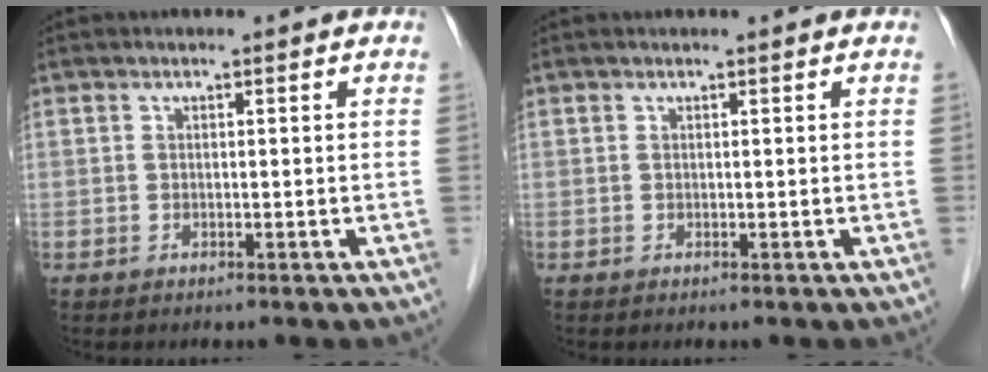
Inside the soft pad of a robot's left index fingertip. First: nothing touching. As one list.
[{"total": 0.9, "force": [0.9, 0.0, 0.2], "torque": [-0.009, 0.004, 0.011]}]